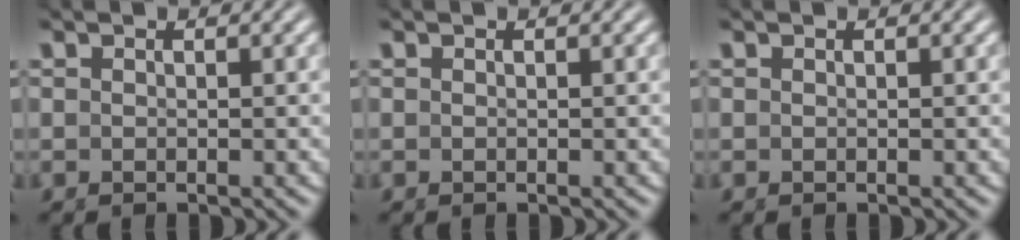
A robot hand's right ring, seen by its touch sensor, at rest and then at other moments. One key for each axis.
{"total": 0.0}
{"total": 0.0}